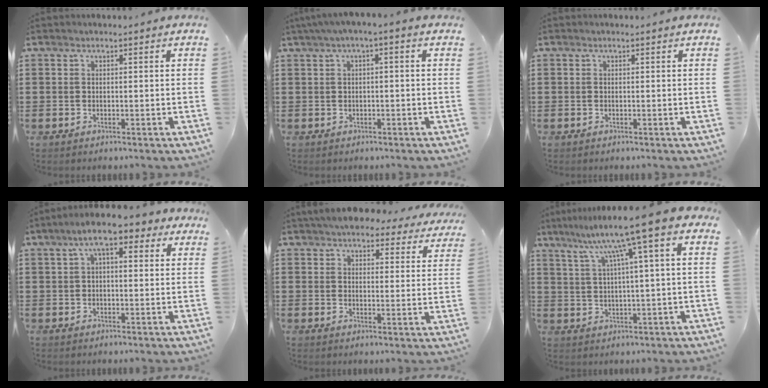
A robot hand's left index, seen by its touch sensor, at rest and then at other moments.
{"total": 1.9, "force": [-0.9, 0.3, 1.7], "torque": [-0.034, -0.001, -0.022]}
{"total": 0.0}
{"total": 7.0, "force": [3.7, 2.2, 5.6], "torque": [-0.108, 0.007, 0.061]}
{"total": 5.9, "force": [5.4, 1.4, 1.7], "torque": [-0.044, -0.015, 0.099]}
{"total": 9.0, "force": [4.2, -0.2, 8.0], "torque": [-0.164, -0.017, 0.063]}